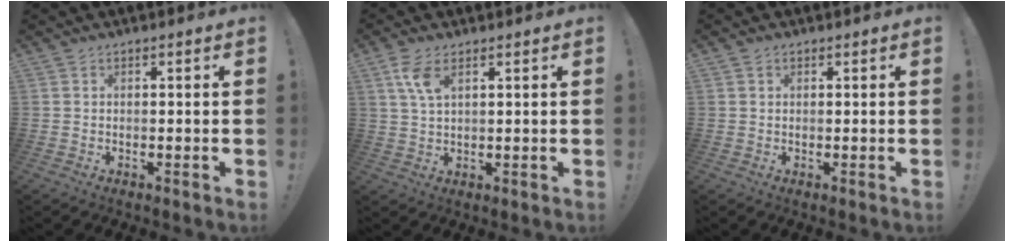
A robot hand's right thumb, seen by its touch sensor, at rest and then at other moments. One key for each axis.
{"total": 6.3, "fx": 3.1, "fy": 2.5, "fz": 4.8, "tx": -0.095, "ty": -0.011, "tz": 0.056}
{"total": 1.0, "fx": 0.5, "fy": 0.8, "fz": 0.2, "tx": 0.002, "ty": 0.000, "tz": 0.009}